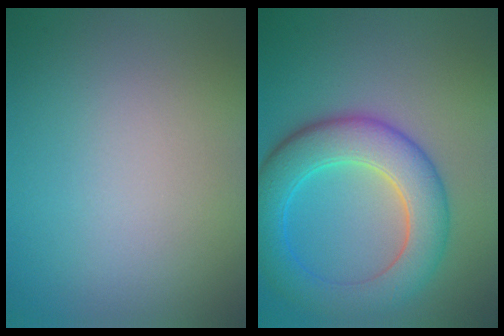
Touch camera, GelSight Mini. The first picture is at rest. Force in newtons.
{"total": 7.3, "press": 7.3, "slide": 0.2}